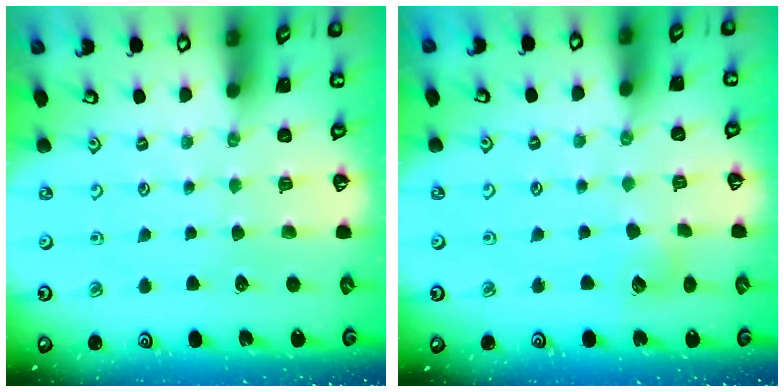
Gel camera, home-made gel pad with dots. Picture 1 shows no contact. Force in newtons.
{"total": 5.6, "press": 5.6, "slide": 0.6}